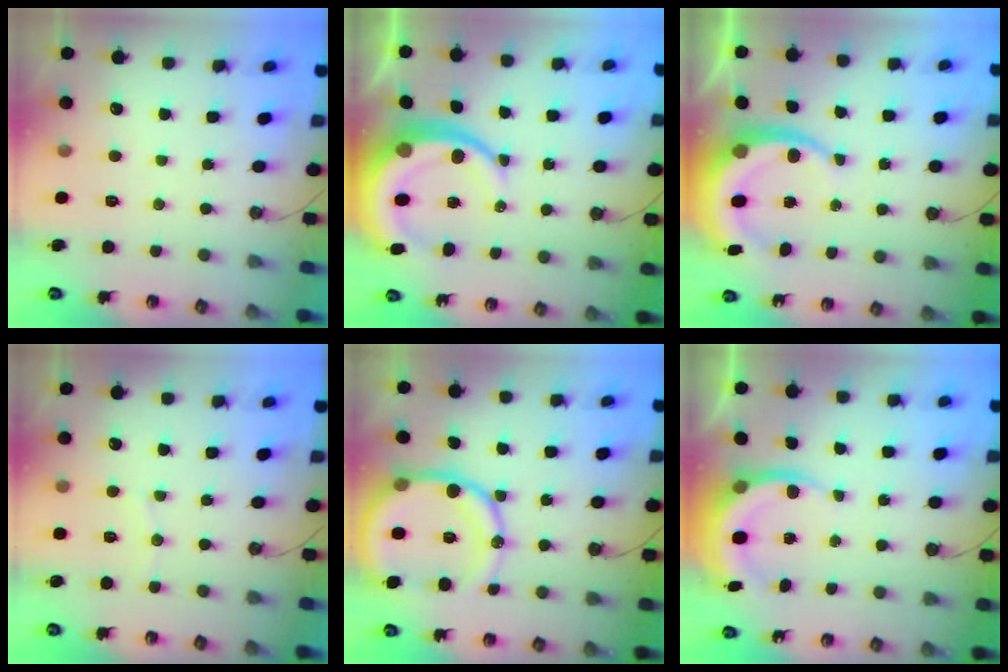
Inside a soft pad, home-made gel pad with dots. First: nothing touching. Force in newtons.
{"total": 13.6, "press": 13.5, "slide": 1.5}
{"total": 9.5, "press": 9.2, "slide": 2.3}
{"total": 4.4, "press": 4.4, "slide": 0.4}
{"total": 16.8, "press": 16.7, "slide": 2.2}
{"total": 6.1, "press": 5.9, "slide": 1.4}